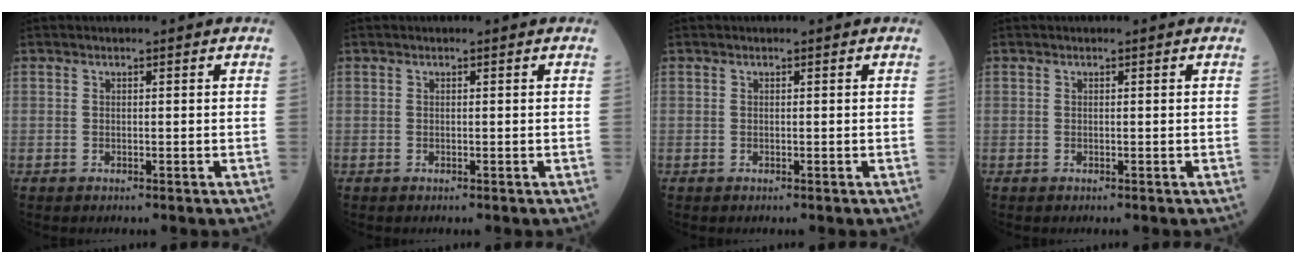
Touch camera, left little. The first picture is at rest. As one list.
[{"total": 0.0}, {"total": 0.0}, {"total": 0.0}]